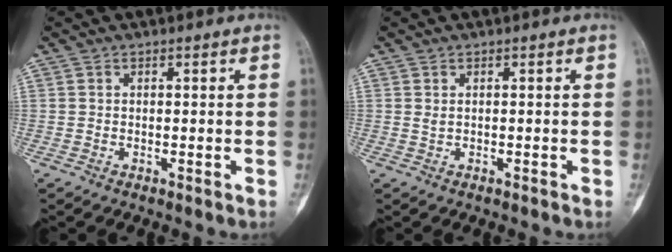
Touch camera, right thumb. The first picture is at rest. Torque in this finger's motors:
{"motor_torque": [0.20, 0.08, 0.10, -0.21, -0.01]}